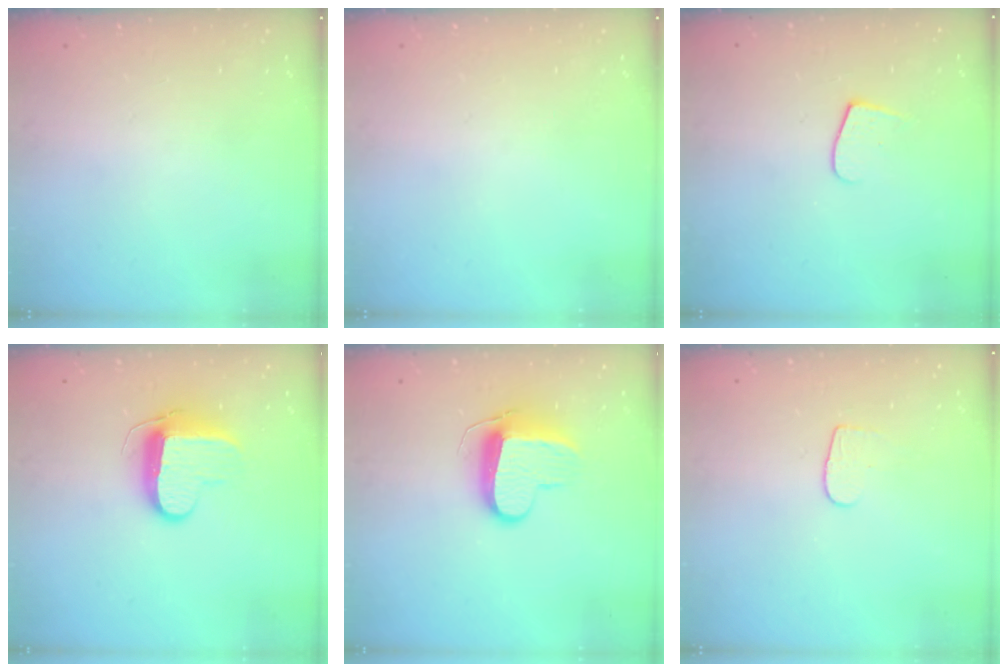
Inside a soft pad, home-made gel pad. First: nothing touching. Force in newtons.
{"total": 0.0}
{"total": 5.8, "press": 5.8, "slide": 0.7}
{"total": 9.4, "press": 9.4, "slide": 0.7}
{"total": 11.2, "press": 11.2, "slide": 0.8}
{"total": 3.9, "press": 3.9, "slide": 0.4}